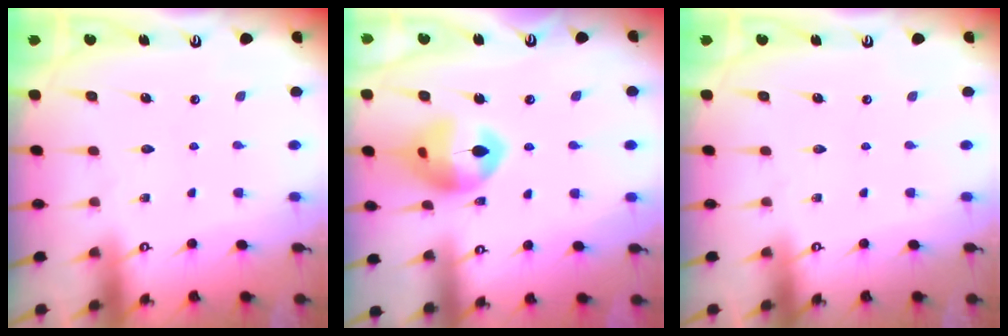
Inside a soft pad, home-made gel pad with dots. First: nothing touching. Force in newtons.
{"total": 12.9, "press": 12.8, "slide": 1.3}
{"total": 0.0}